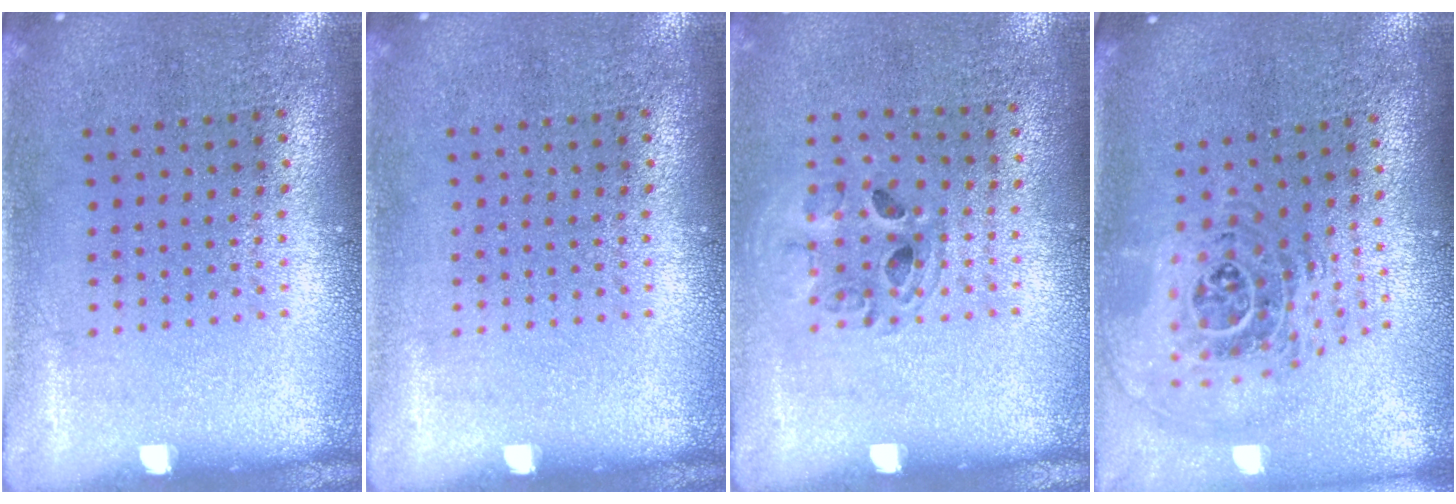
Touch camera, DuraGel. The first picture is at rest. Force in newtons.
{"total": 0.0}
{"total": 1.0, "press": 1.0, "slide": 0.1}
{"total": 1.7, "press": 1.4, "slide": 0.9}